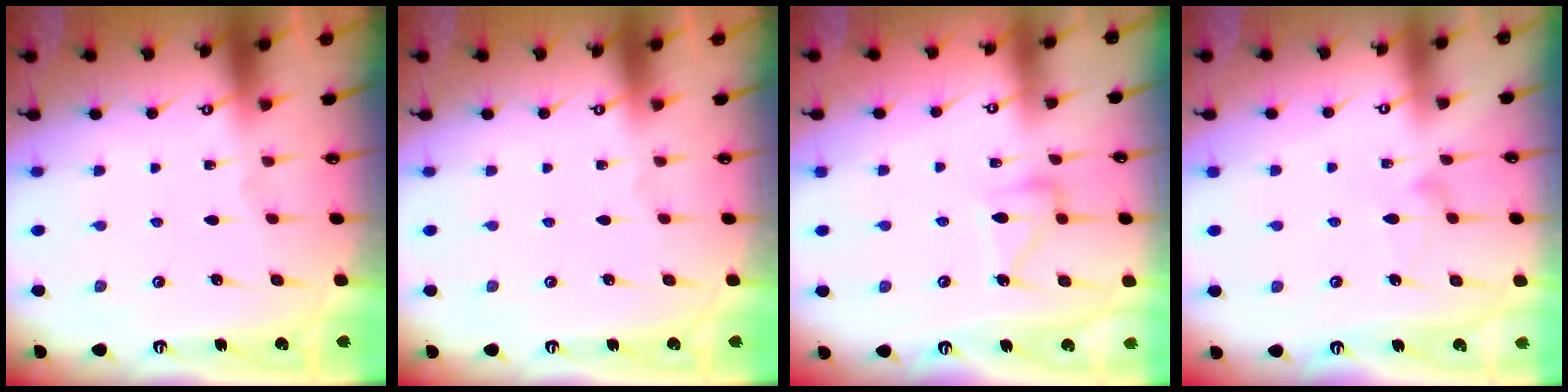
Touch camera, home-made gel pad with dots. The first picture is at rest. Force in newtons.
{"total": 0.0}
{"total": 9.5, "press": 9.5, "slide": 0.7}
{"total": 7.8, "press": 7.8, "slide": 0.3}